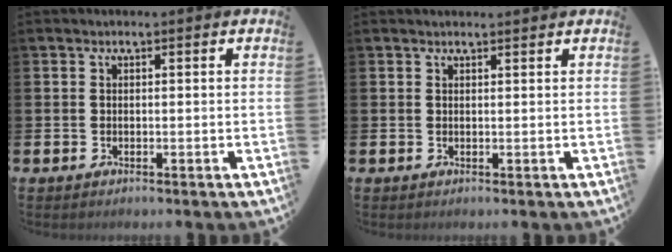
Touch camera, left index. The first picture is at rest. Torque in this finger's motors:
{"motor_torque": [0.20, -0.35, 0.04, 0.00]}